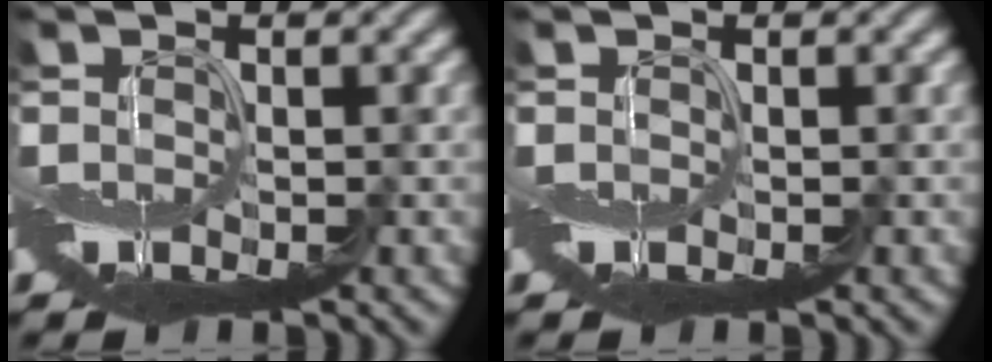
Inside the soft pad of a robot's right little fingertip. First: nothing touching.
{"total": 0.0}